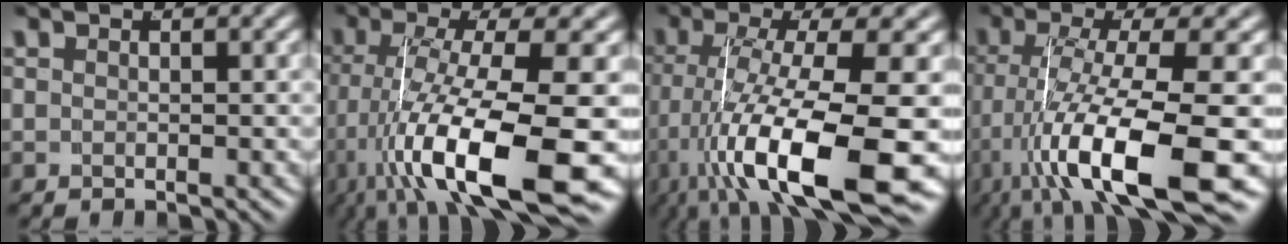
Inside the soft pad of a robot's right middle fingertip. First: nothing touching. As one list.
[{"total": 10.2, "force": [-2.3, 3.1, 9.5], "torque": [-0.171, -0.026, -0.019]}, {"total": 10.3, "force": [-2.3, 3.1, 9.5], "torque": [-0.172, -0.025, -0.019]}, {"total": 9.4, "force": [-2.8, 2.6, 8.7], "torque": [-0.151, -0.021, -0.029]}]